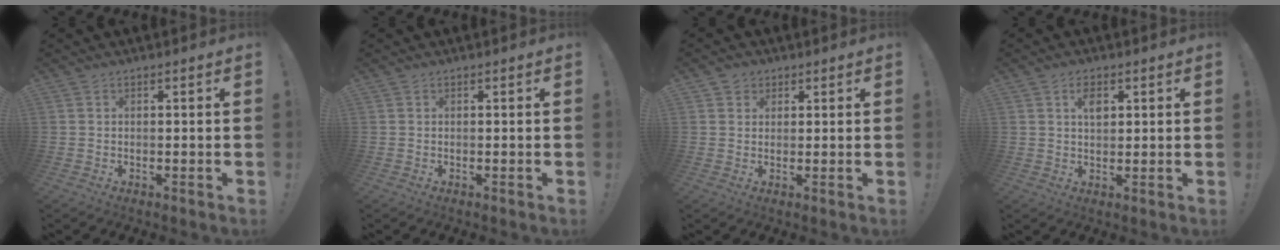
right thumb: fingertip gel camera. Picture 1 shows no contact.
{"total": 0.0}
{"total": 2.9, "force": [1.5, 2.5, 0.4], "torque": [0.002, -0.004, 0.027]}
{"total": 4.0, "force": [1.7, 2.3, 2.8], "torque": [-0.039, -0.003, 0.026]}